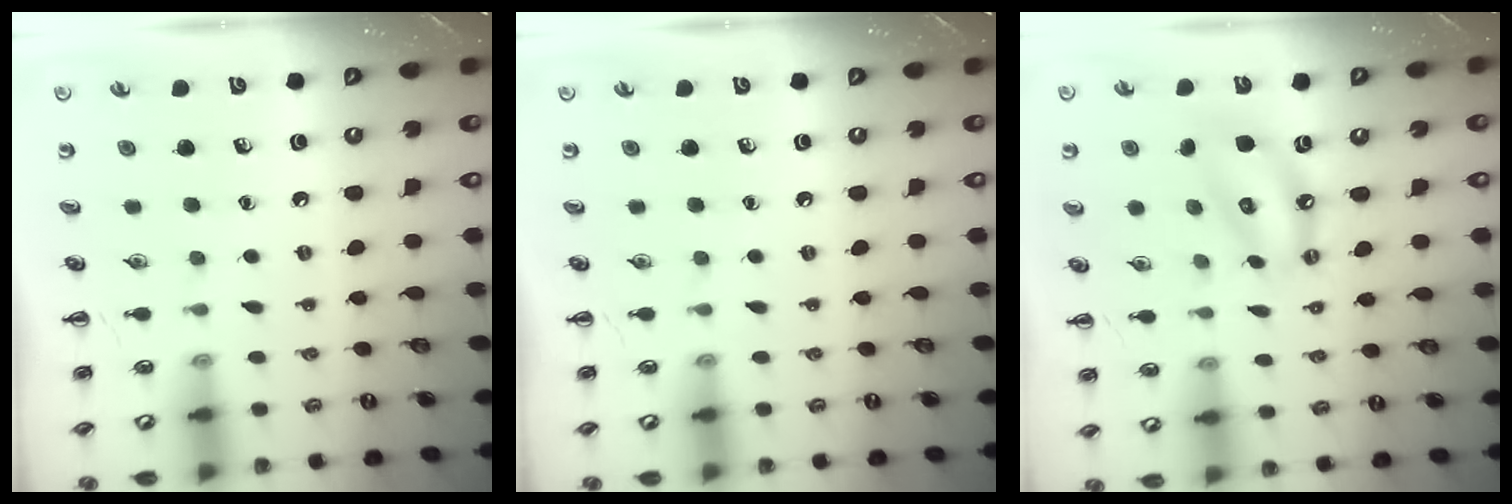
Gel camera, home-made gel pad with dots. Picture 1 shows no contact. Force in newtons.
{"total": 0.0}
{"total": 11.7, "press": 11.3, "slide": 3.1}